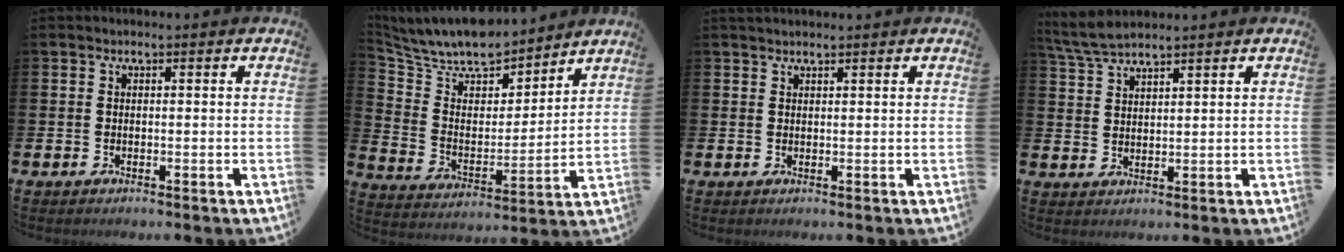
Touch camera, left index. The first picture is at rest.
{"total": 9.7, "force": [9.1, 2.6, 2.0], "torque": [-0.086, -0.069, 0.161]}
{"total": 1.3, "force": [1.2, 0.3, 0.1], "torque": [0.007, -0.001, 0.020]}
{"total": 4.3, "force": [4.0, 0.4, 1.4], "torque": [-0.041, -0.009, 0.074]}